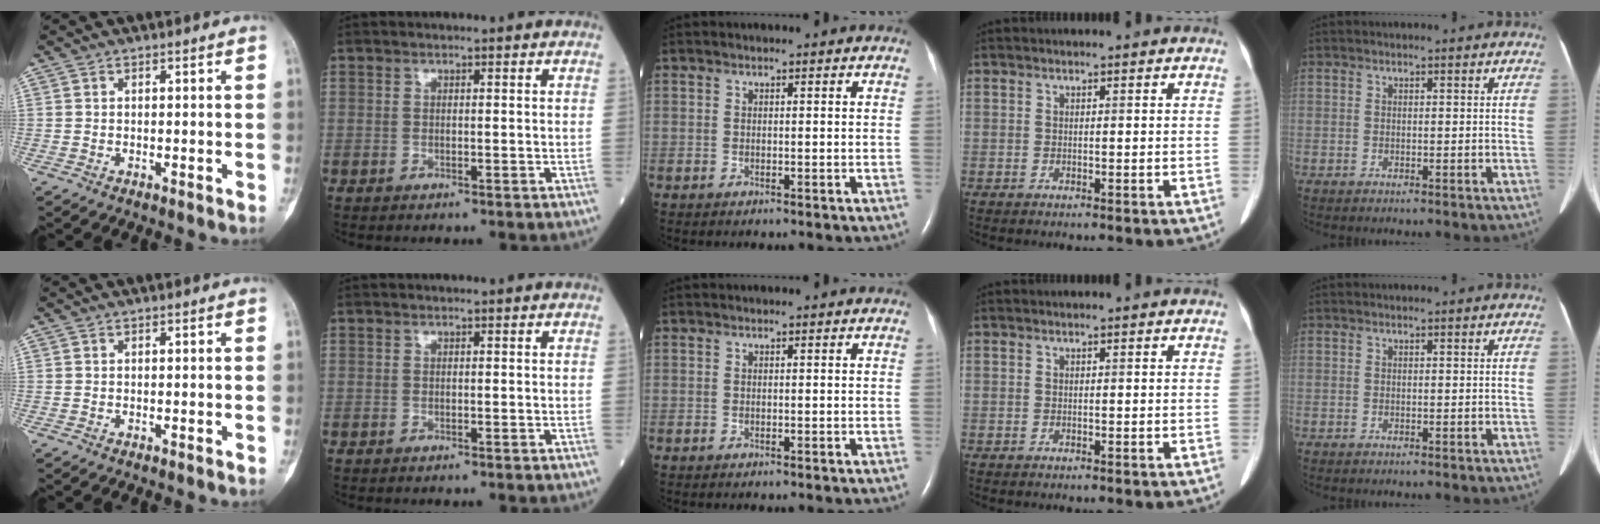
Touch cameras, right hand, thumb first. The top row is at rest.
{}